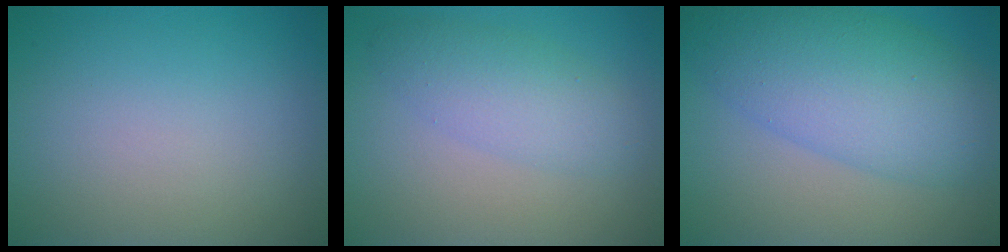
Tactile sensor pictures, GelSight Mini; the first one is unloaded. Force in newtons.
{"total": 3.5, "press": 3.5, "slide": 0.1}
{"total": 8.5, "press": 8.5, "slide": 0.2}